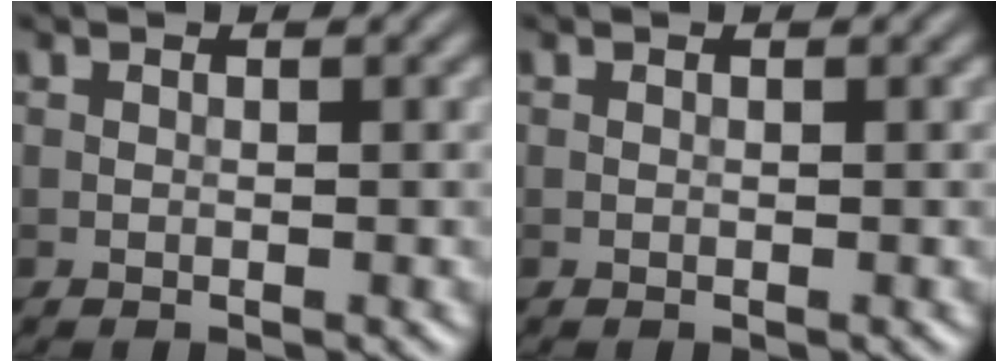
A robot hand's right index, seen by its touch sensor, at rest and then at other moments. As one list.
[{"total": 0.0}]